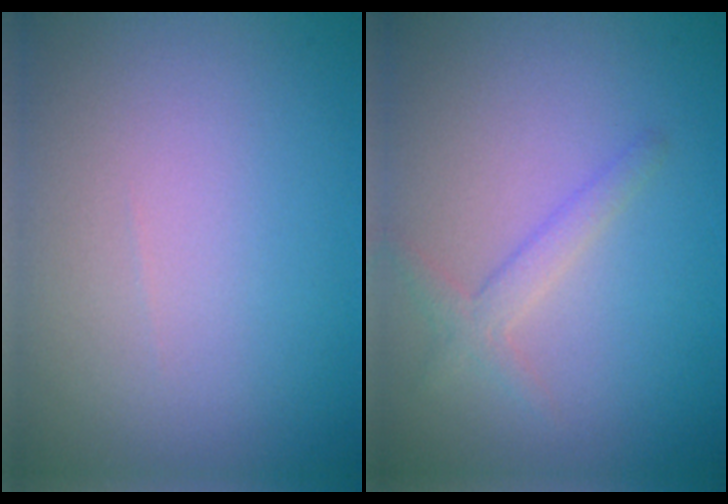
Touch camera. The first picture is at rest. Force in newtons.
{"total": 1.7, "press": 1.7, "slide": 0.2}